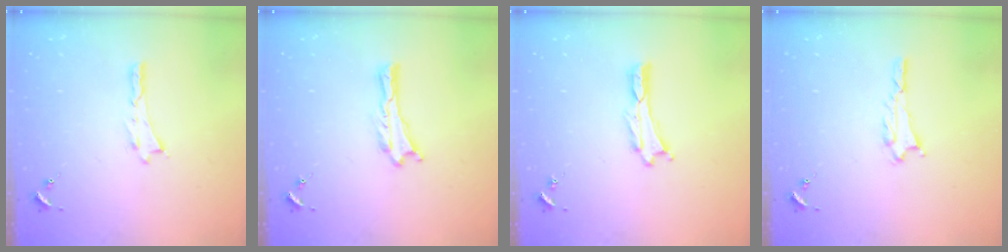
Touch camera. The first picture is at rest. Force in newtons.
{"total": 0.0}
{"total": 0.0}
{"total": 1.8, "press": 1.8, "slide": 0.2}